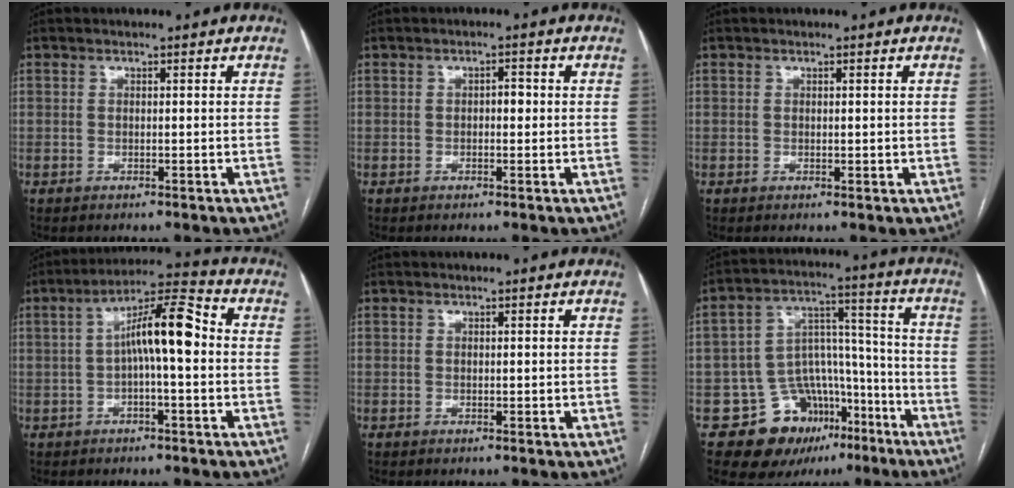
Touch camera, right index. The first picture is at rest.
{"total": 1.8, "force": [0.0, 0.9, 1.6], "torque": [-0.019, 0.005, -0.001]}
{"total": 1.0, "force": [0.2, 0.6, 0.8], "torque": [-0.010, -0.003, 0.005]}
{"total": 10.0, "force": [0.2, 1.9, 9.9], "torque": [-0.170, 0.033, 0.000]}
{"total": 0.7, "force": [0.2, 0.3, 0.6], "torque": [-0.008, -0.002, 0.004]}
{"total": 13.7, "force": [-7.5, 10.2, 5.2], "torque": [-0.065, 0.065, -0.103]}